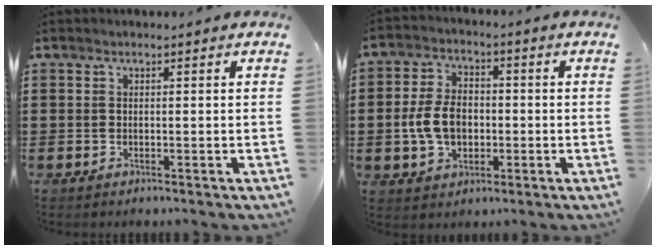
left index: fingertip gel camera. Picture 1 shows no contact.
{"total": 7.1, "force": [-1.1, 4.9, 5.0], "torque": [-0.123, 0.004, -0.028]}